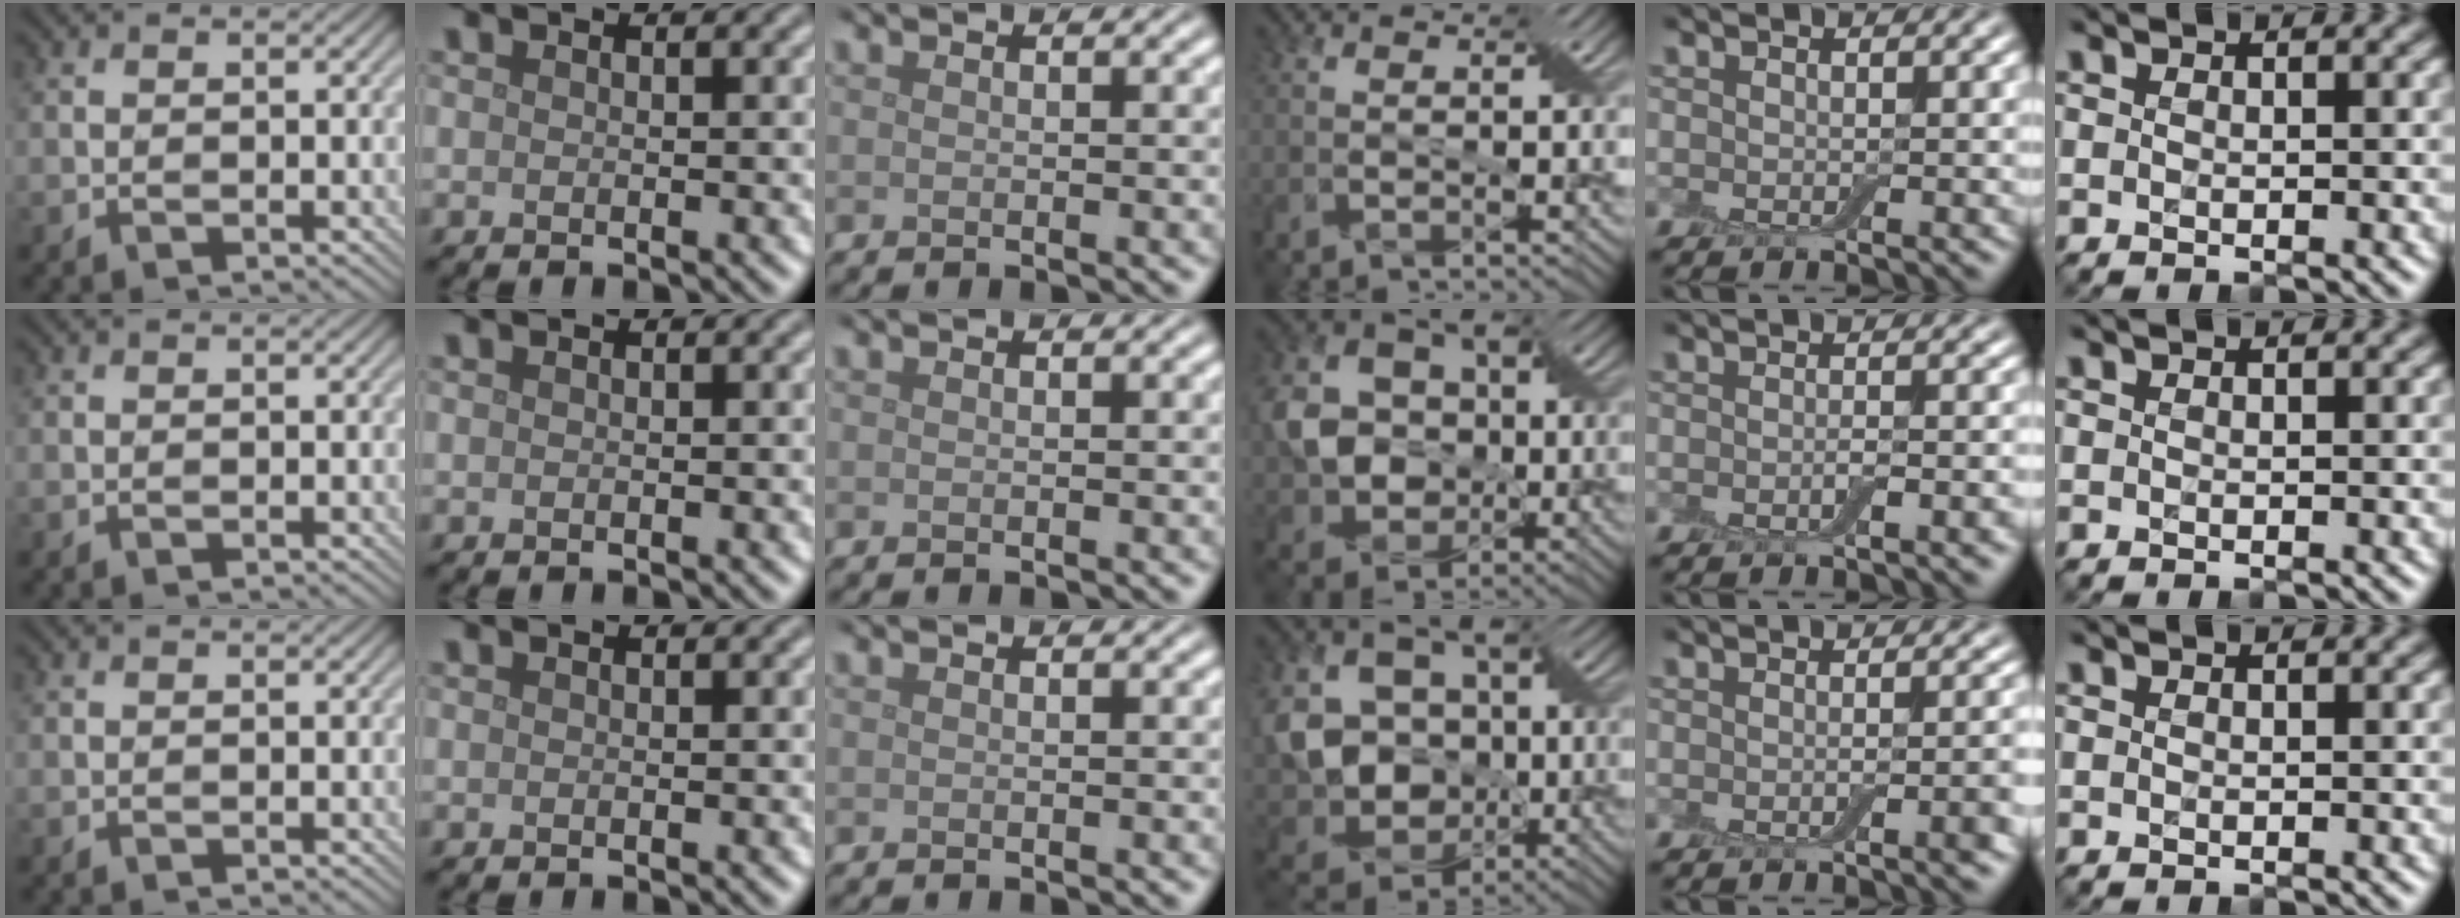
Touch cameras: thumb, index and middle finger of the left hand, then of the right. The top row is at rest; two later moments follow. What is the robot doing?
{"motion": "insert", "object": "backpack"}